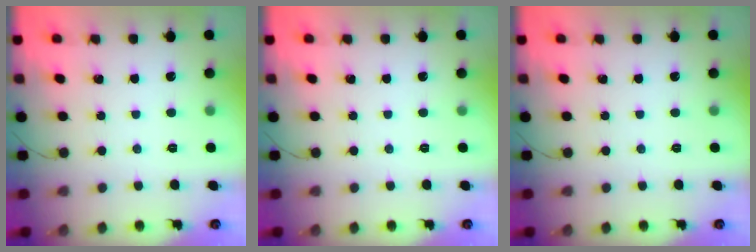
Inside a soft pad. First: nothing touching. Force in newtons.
{"total": 0.0}
{"total": 0.0}